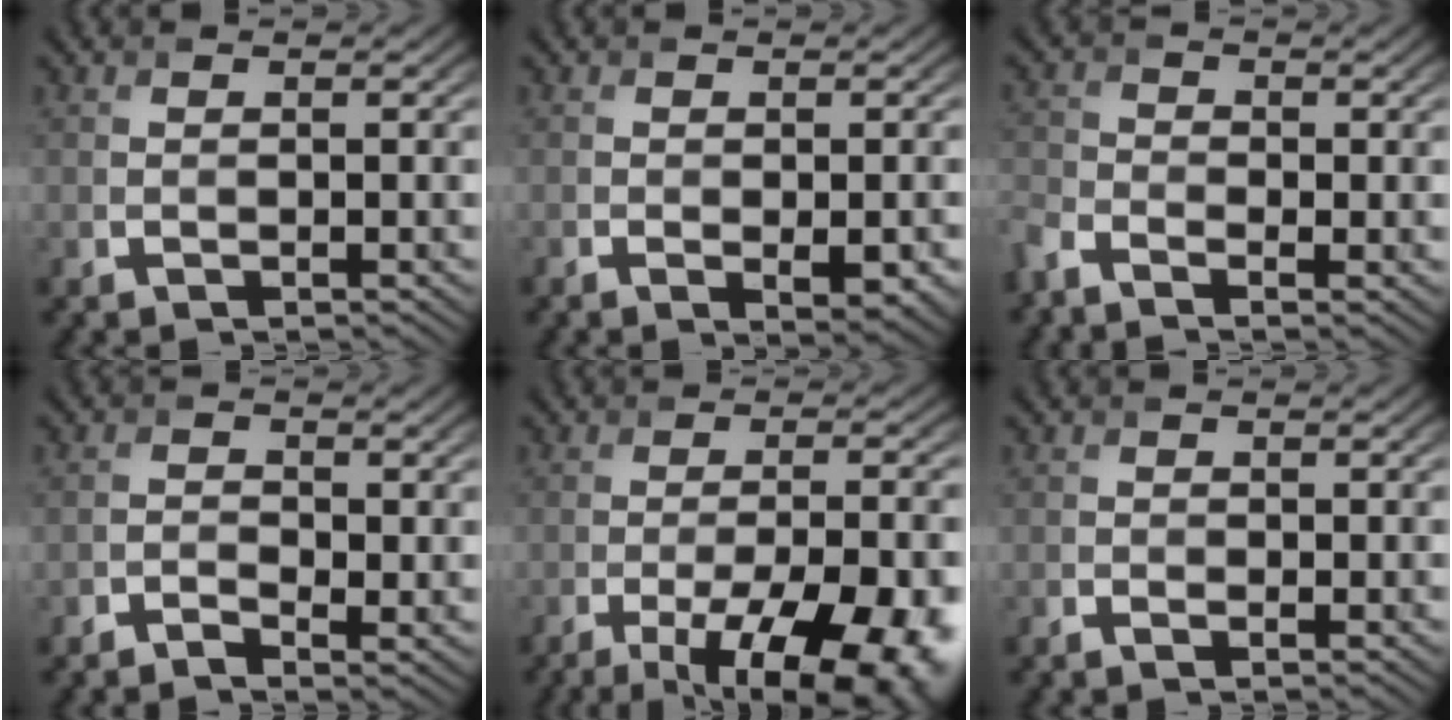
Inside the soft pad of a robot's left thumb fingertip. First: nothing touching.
{"total": 2.9, "force": [-1.2, 1.3, 2.2], "torque": [-0.042, -0.014, -0.014]}
{"total": 4.2, "force": [-2.7, 2.1, 2.4], "torque": [-0.064, -0.009, -0.069]}
{"total": 2.2, "force": [-1.2, 1.1, 1.4], "torque": [-0.030, -0.004, -0.024]}
{"total": 15.8, "force": [-9.1, 5.3, 11.8], "torque": [-0.152, -0.019, -0.114]}
{"total": 1.0, "force": [-0.4, 0.7, 0.6], "torque": [-0.018, -0.003, -0.005]}